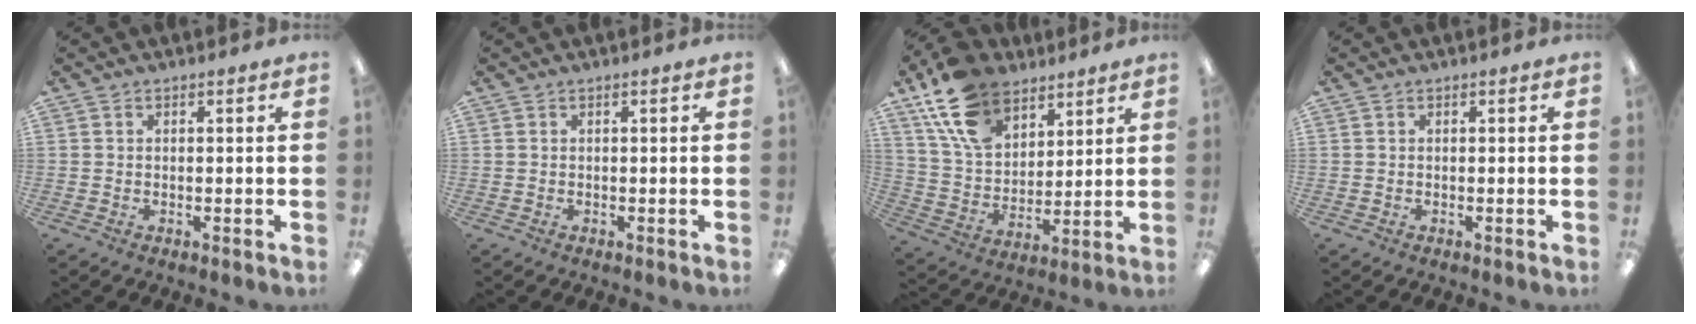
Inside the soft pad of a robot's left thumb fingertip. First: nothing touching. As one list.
[{"total": 0.0}, {"total": 17.7, "force": [11.1, 10.9, 8.5], "torque": [-0.176, -0.037, 0.213]}, {"total": 0.0}]